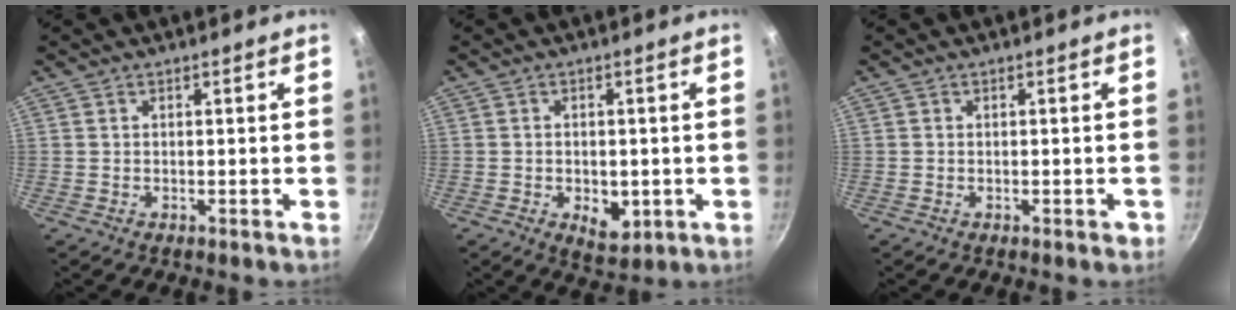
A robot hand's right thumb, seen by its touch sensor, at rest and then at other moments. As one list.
[{"total": 5.9, "force": [-1.5, 3.8, 4.3], "torque": [-0.045, -0.003, -0.014]}, {"total": 1.0, "force": [-0.4, 0.7, 0.6], "torque": [-0.004, 0.004, -0.005]}]